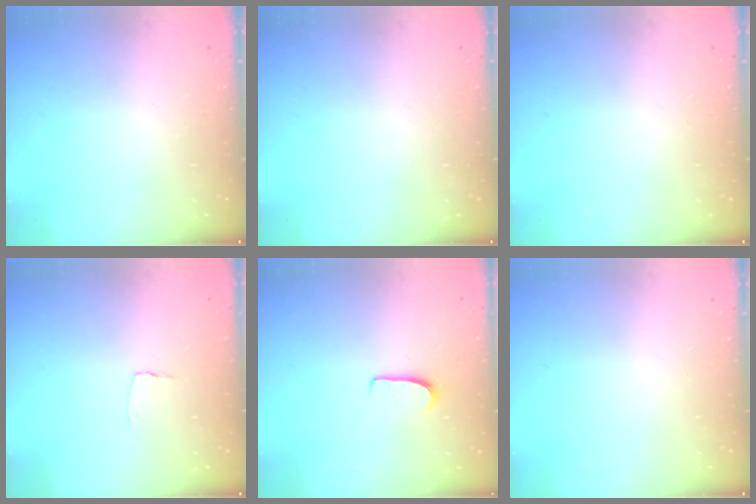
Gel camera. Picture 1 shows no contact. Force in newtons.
{"total": 0.0}
{"total": 0.0}
{"total": 2.6, "press": 2.6, "slide": 0.2}
{"total": 5.8, "press": 5.7, "slide": 0.5}
{"total": 0.0}